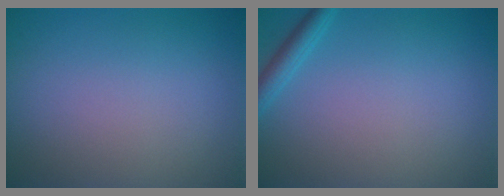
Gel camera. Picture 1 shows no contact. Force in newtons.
{"total": 1.8, "press": 1.8, "slide": 0.1}